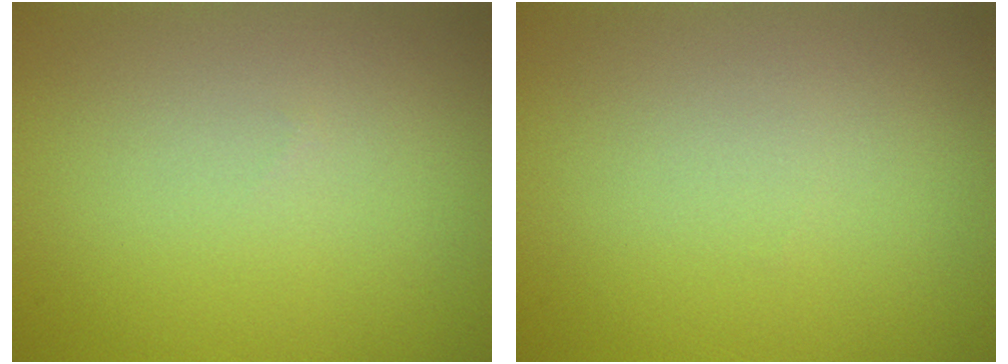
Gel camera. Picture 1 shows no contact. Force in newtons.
{"total": 0.0}